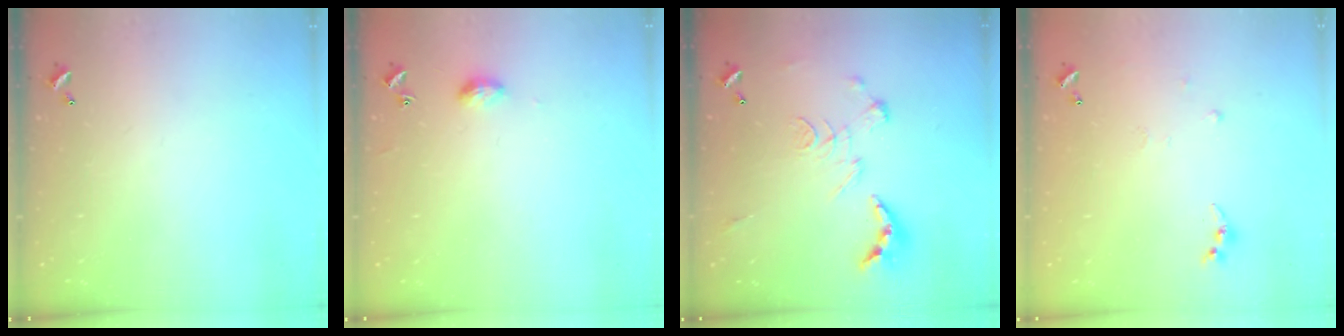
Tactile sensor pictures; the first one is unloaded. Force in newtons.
{"total": 5.2, "press": 5.2, "slide": 0.7}
{"total": 2.6, "press": 2.1, "slide": 1.5}
{"total": 7.8, "press": 7.7, "slide": 0.8}